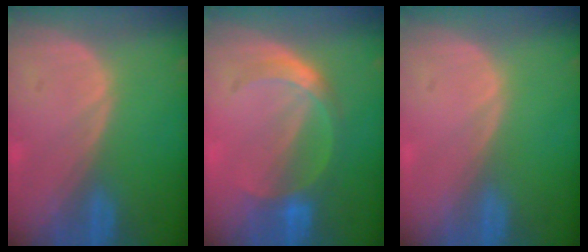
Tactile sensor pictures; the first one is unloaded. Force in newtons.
{"total": 5.3, "press": 5.2, "slide": 1.2}
{"total": 0.0}